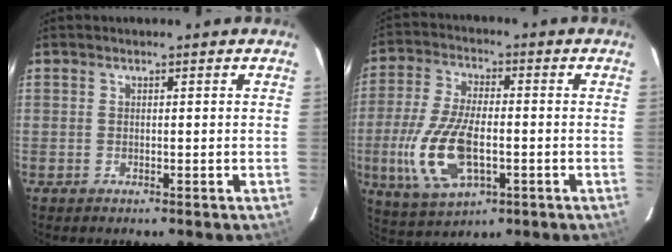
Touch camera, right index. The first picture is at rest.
{"total": 14.4, "force": [-3.4, 6.5, 12.3], "torque": [-0.268, -0.007, -0.056]}